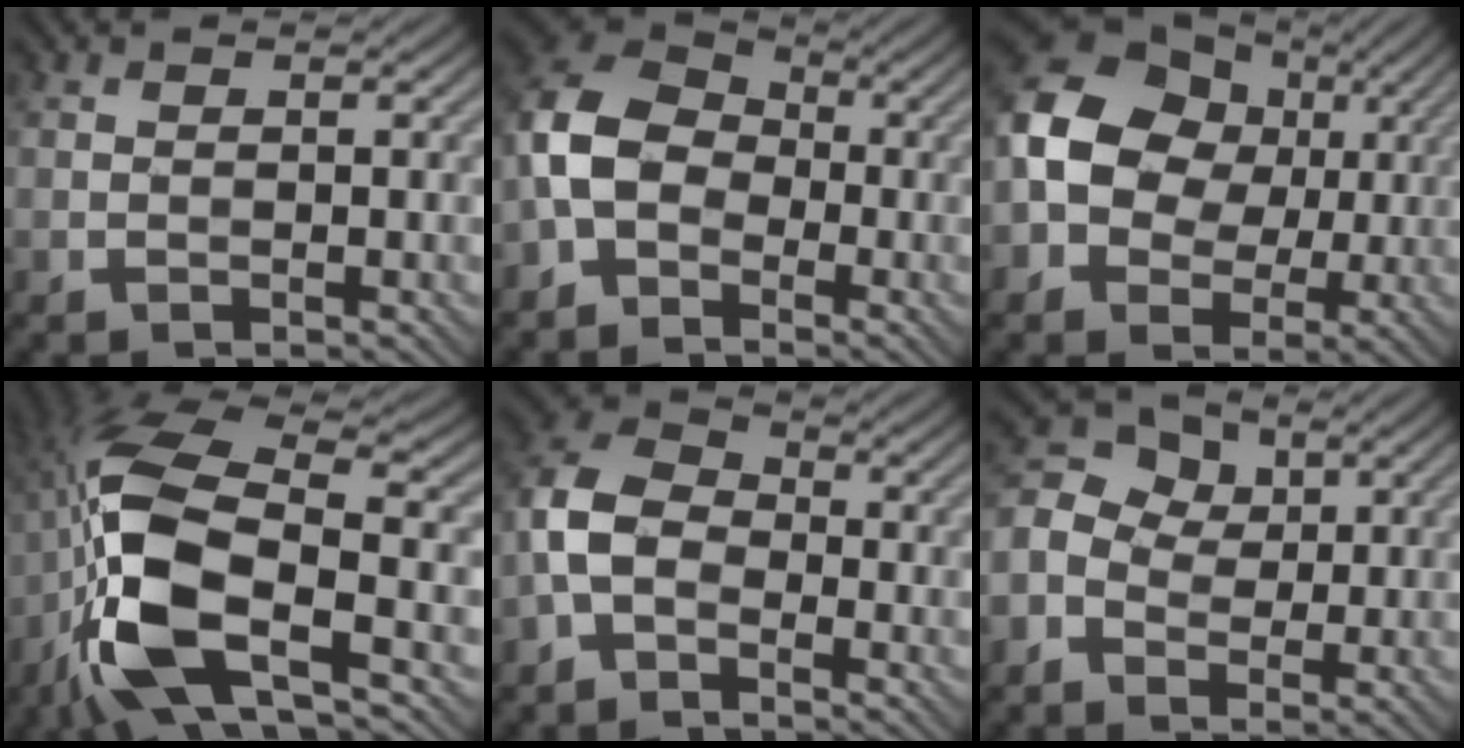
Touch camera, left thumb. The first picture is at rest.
{"total": 8.6, "force": [-2.4, 6.3, 5.4], "torque": [-0.137, 0.008, -0.069]}
{"total": 12.5, "force": [1.0, 10.1, 7.3], "torque": [-0.174, 0.007, 0.002]}
{"total": 13.7, "force": [-4.3, 5.2, 11.9], "torque": [-0.280, -0.006, -0.088]}
{"total": 6.8, "force": [-2.5, 4.5, 4.5], "torque": [-0.112, 0.011, -0.066]}
{"total": 7.5, "force": [-0.4, 6.0, 4.4], "torque": [-0.120, 0.015, -0.019]}